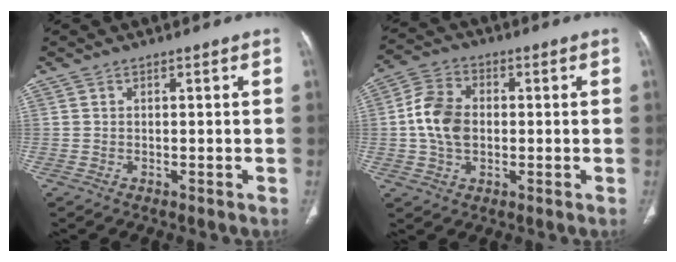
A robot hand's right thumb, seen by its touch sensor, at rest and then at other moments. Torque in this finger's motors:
{"motor_torque": [0.30, 0.67, 0.87, -0.77, 0.29]}